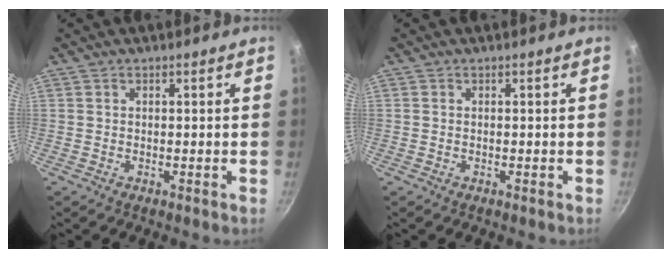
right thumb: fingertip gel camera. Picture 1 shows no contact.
{"total": 0.0}